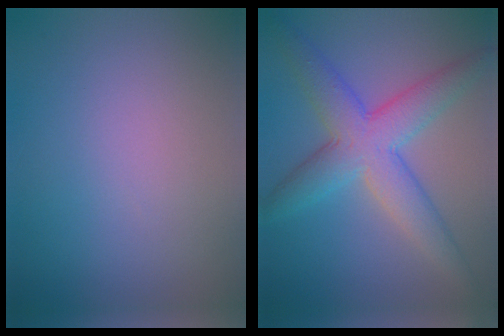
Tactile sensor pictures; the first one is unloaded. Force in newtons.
{"total": 6.4, "press": 6.4, "slide": 0.1}